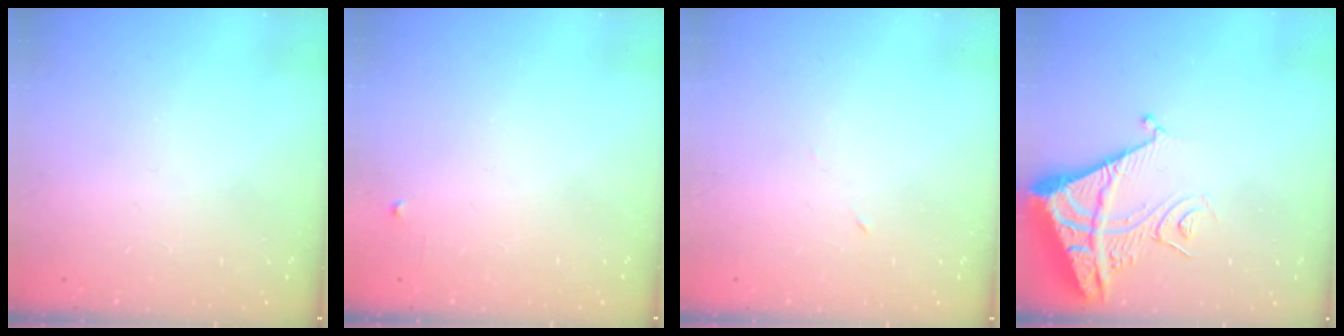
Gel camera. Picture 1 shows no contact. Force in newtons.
{"total": 2.4, "press": 2.3, "slide": 0.4}
{"total": 2.7, "press": 2.5, "slide": 1.0}
{"total": 10.0, "press": 9.9, "slide": 1.3}